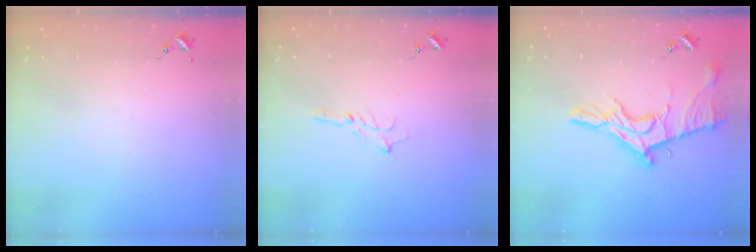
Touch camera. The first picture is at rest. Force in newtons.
{"total": 3.5, "press": 3.5, "slide": 0.4}
{"total": 15.5, "press": 15.5, "slide": 1.1}